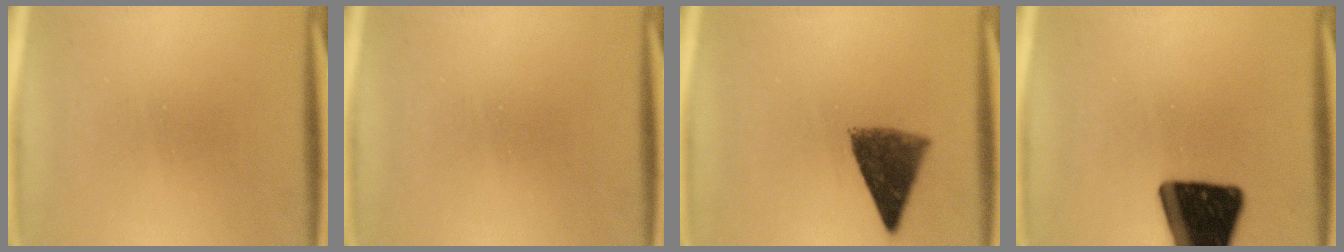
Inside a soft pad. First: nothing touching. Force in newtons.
{"total": 0.0}
{"total": 7.5}
{"total": 19.3}